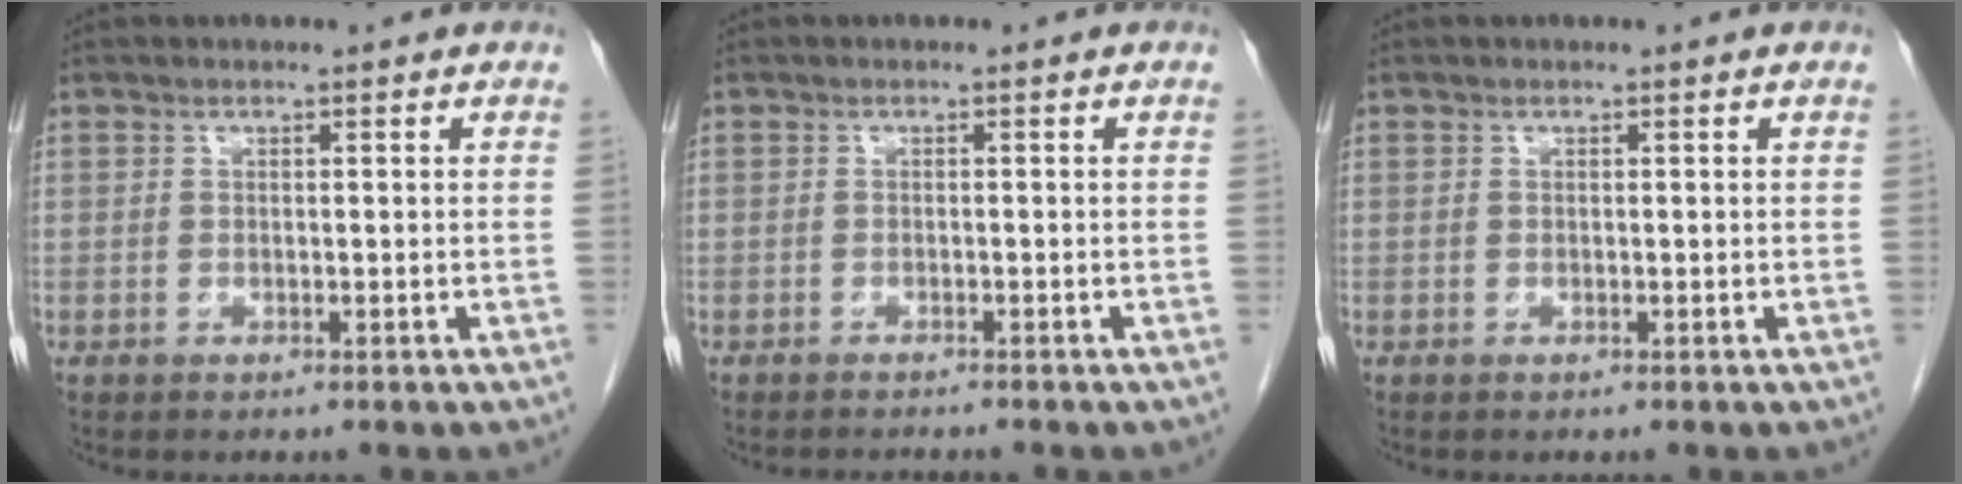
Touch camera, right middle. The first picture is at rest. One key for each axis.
{"total": 1.9, "fx": -1.9, "fy": -0.1, "fz": 0.4, "tx": -0.003, "ty": -0.005, "tz": -0.025}
{"total": 0.0}